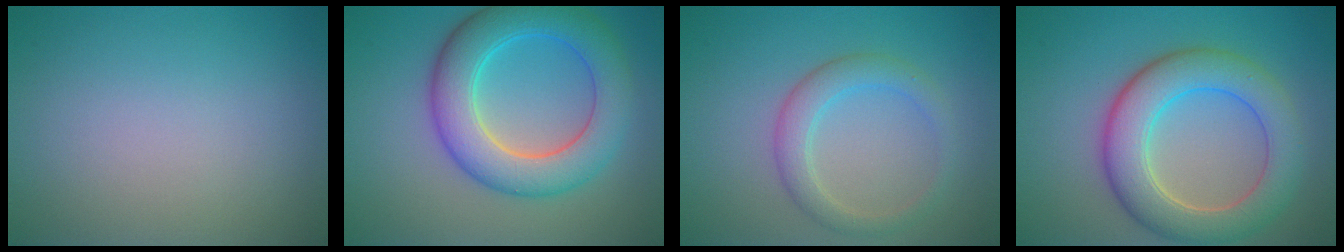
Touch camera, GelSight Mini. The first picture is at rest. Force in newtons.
{"total": 7.7, "press": 7.7, "slide": 0.3}
{"total": 2.9, "press": 2.9, "slide": 0.2}
{"total": 7.2, "press": 7.2, "slide": 0.5}